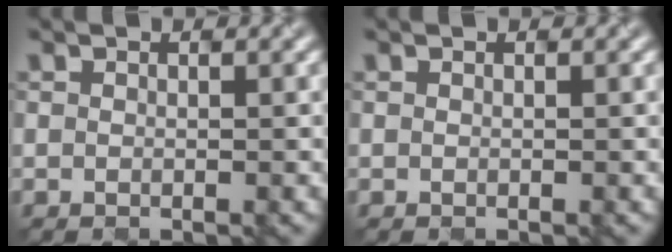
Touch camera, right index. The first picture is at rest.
{"total": 0.0}